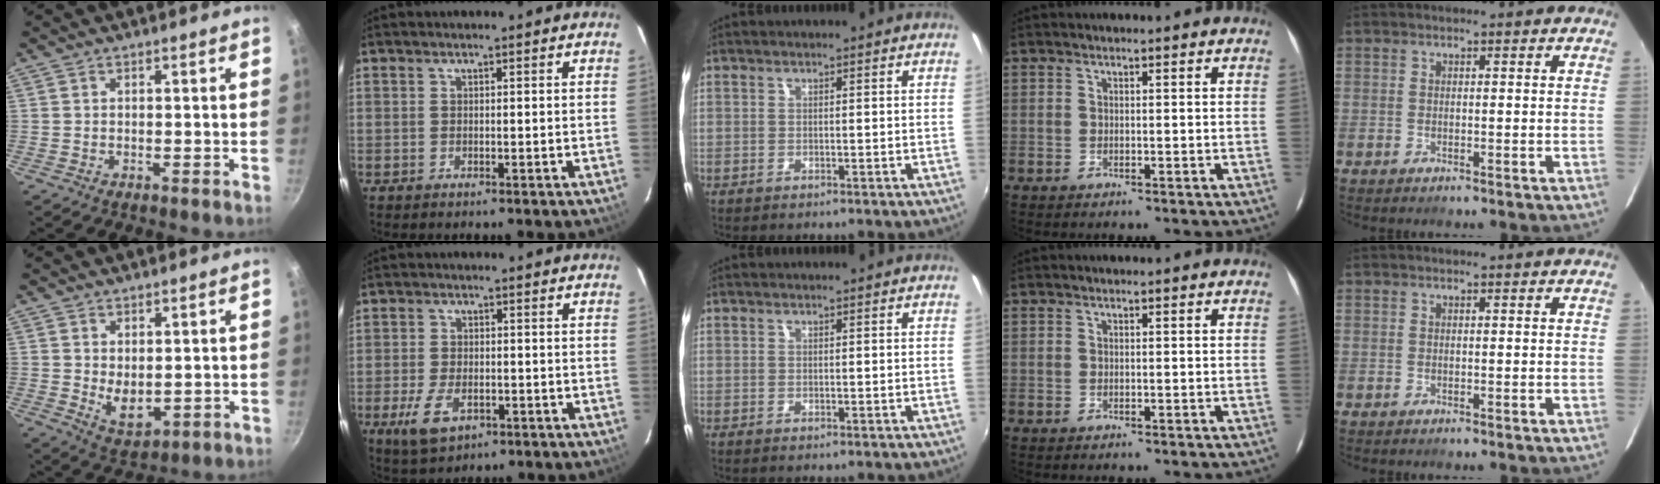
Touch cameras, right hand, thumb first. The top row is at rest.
{"thumb": {"total": 5.9, "force": [0.7, 3.7, 4.6], "torque": [-0.063, -0.020, 0.025]}, "index": {"total": 7.1, "force": [-3.1, 3.9, 5.2], "torque": [-0.120, -0.010, -0.051]}}